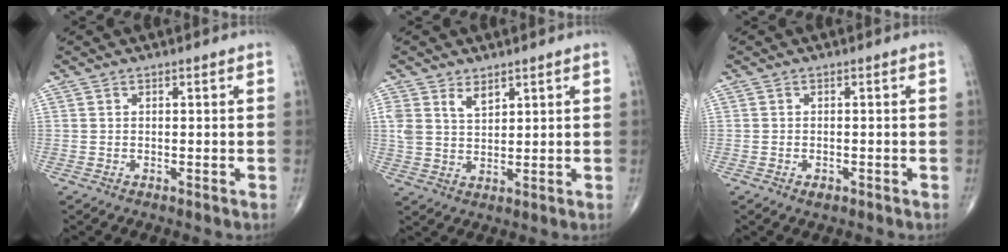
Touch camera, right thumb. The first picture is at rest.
{"total": 4.8, "force": [2.9, 2.7, 2.7], "torque": [-0.039, -0.016, 0.061]}
{"total": 1.3, "force": [-0.7, 0.7, 0.8], "torque": [-0.011, 0.002, -0.008]}